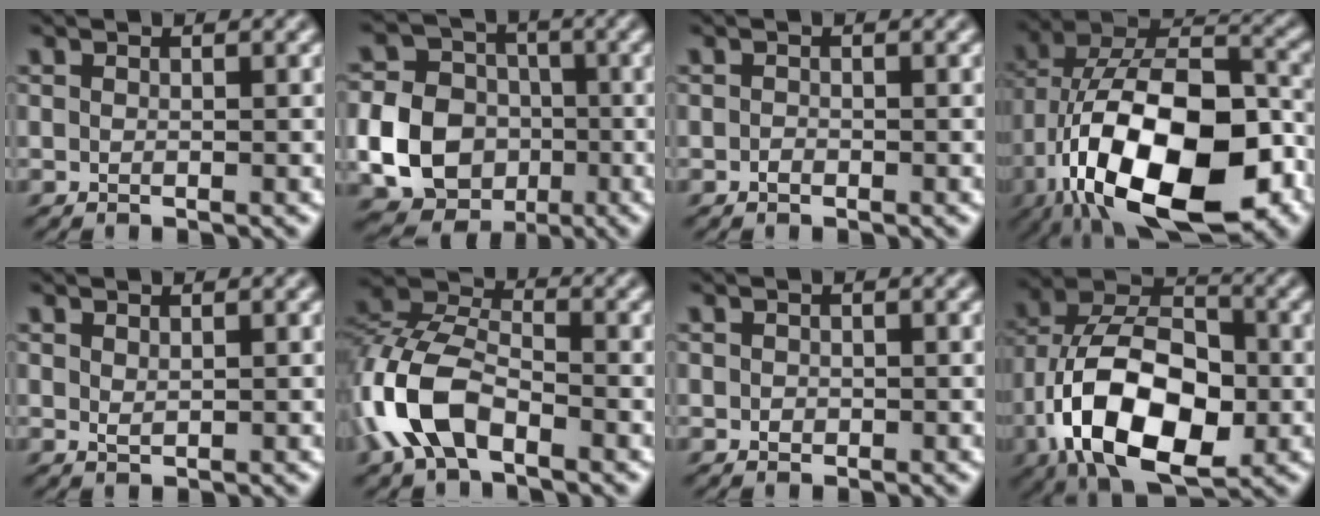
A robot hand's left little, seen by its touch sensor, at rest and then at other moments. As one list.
[{"total": 10.5, "force": [-2.4, 8.9, 4.9], "torque": [-0.091, -0.027, -0.065]}, {"total": 0.6, "force": [-0.4, 0.3, 0.3], "torque": [-0.007, 0.000, -0.010]}, {"total": 17.8, "force": [-7.6, 8.4, 13.7], "torque": [-0.228, -0.003, -0.131]}, {"total": 0.6, "force": [0.2, 0.3, 0.5], "torque": [-0.015, -0.002, 0.009]}, {"total": 8.0, "force": [-3.9, 4.0, 5.7], "torque": [-0.131, 0.014, -0.089]}, {"total": 0.6, "force": [-0.1, 0.5, 0.3], "torque": [-0.004, -0.001, -0.005]}, {"total": 13.5, "force": [-4.6, 7.5, 10.3], "torque": [-0.185, 0.000, -0.093]}]